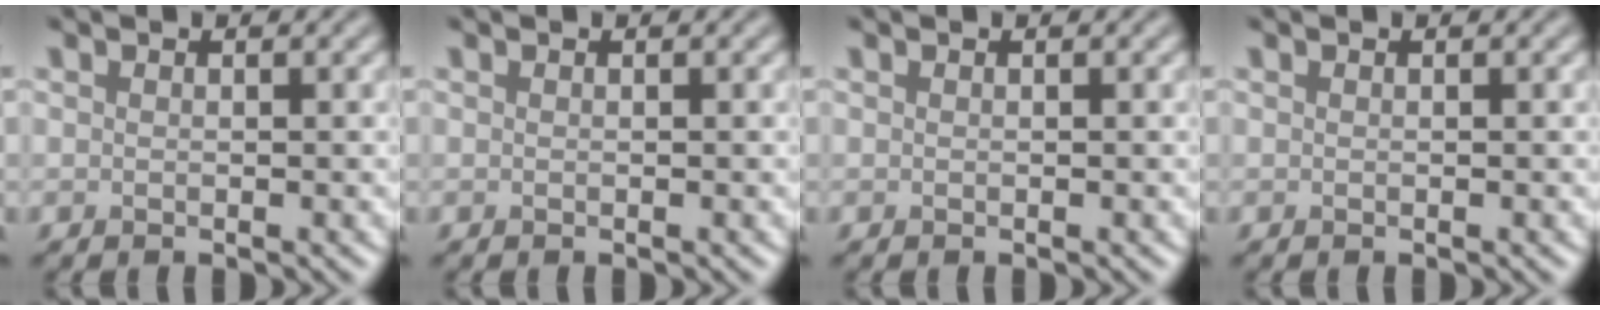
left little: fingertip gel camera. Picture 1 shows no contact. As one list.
[{"total": 0.0}, {"total": 0.0}, {"total": 0.0}]